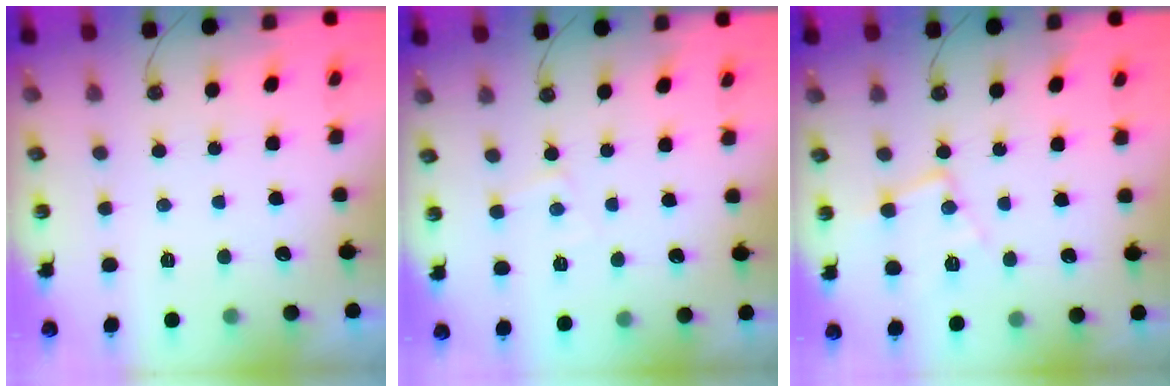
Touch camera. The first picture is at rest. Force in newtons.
{"total": 3.9, "press": 3.8, "slide": 0.6}
{"total": 11.4, "press": 11.4, "slide": 0.8}